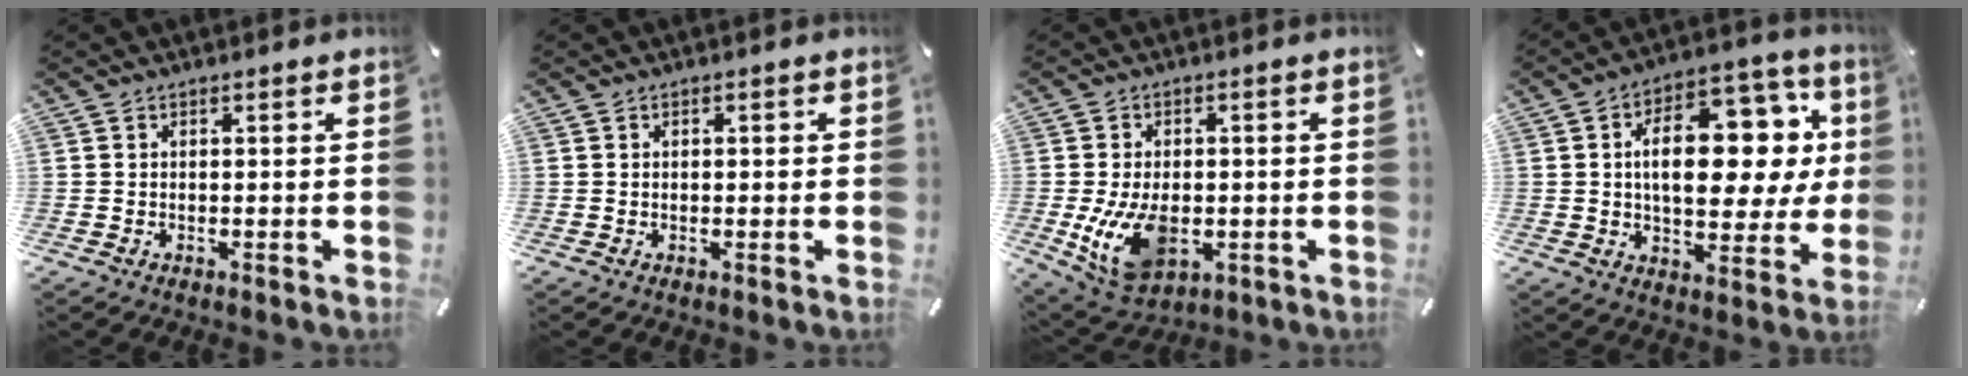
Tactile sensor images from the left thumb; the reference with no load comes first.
{"total": 0.6, "force": [0.0, 0.4, 0.4], "torque": [-0.008, 0.001, -0.001]}
{"total": 12.5, "force": [-2.3, 8.2, 9.2], "torque": [-0.181, -0.005, -0.035]}
{"total": 19.9, "force": [4.7, 11.0, 15.9], "torque": [-0.234, -0.023, 0.075]}